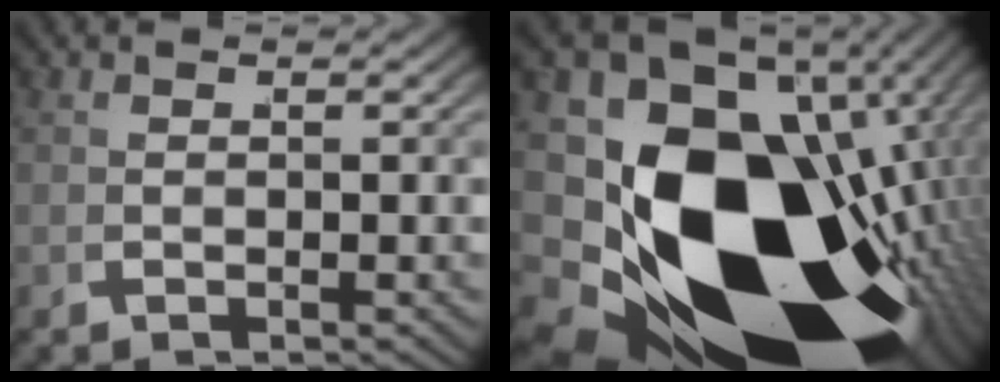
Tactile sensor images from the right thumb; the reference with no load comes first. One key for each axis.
{"total": 36.5, "fx": -6.8, "fy": 22.7, "fz": 27.7, "tx": -0.459, "ty": -0.088, "tz": -0.072}